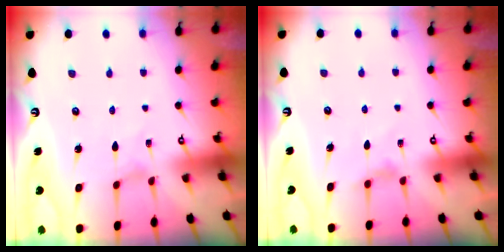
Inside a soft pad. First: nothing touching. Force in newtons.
{"total": 3.5, "press": 3.4, "slide": 0.5}